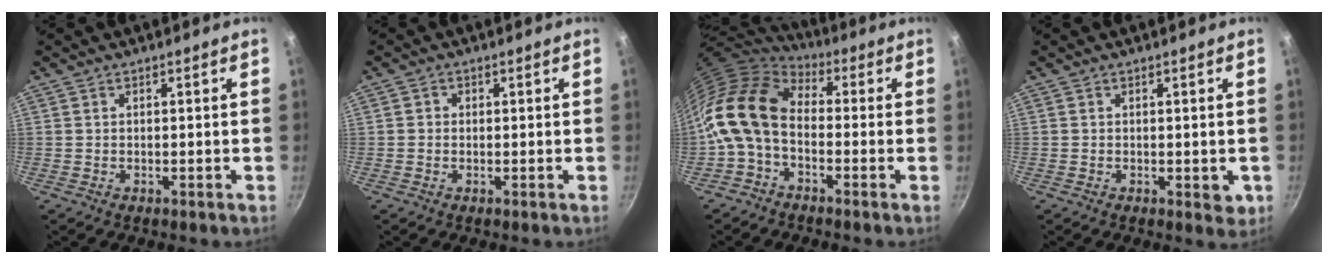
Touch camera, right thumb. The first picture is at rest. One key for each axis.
{"total": 1.1, "fx": -0.1, "fy": 1.0, "fz": 0.3, "tx": -0.002, "ty": 0.002, "tz": -0.004}
{"total": 14.0, "fx": -1.4, "fy": 9.1, "fz": 10.6, "tx": -0.192, "ty": 0.028, "tz": -0.047}
{"total": 2.7, "fx": -0.4, "fy": 1.3, "fz": 2.3, "tx": -0.026, "ty": -0.006, "tz": -0.004}